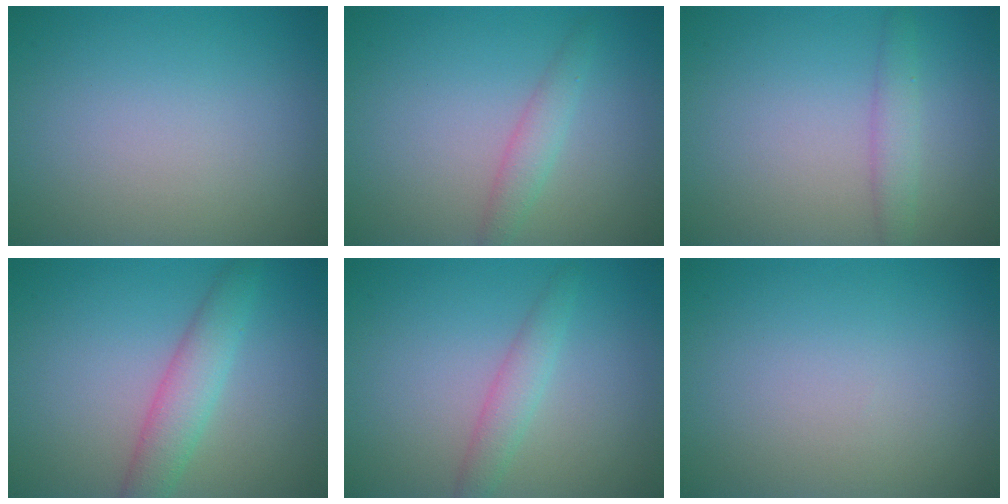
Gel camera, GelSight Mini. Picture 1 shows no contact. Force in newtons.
{"total": 1.8, "press": 1.8, "slide": 0.1}
{"total": 1.9, "press": 1.9, "slide": 0.1}
{"total": 3.5, "press": 3.5, "slide": 0.1}
{"total": 2.0, "press": 2.0, "slide": 0.0}
{"total": 0.0}